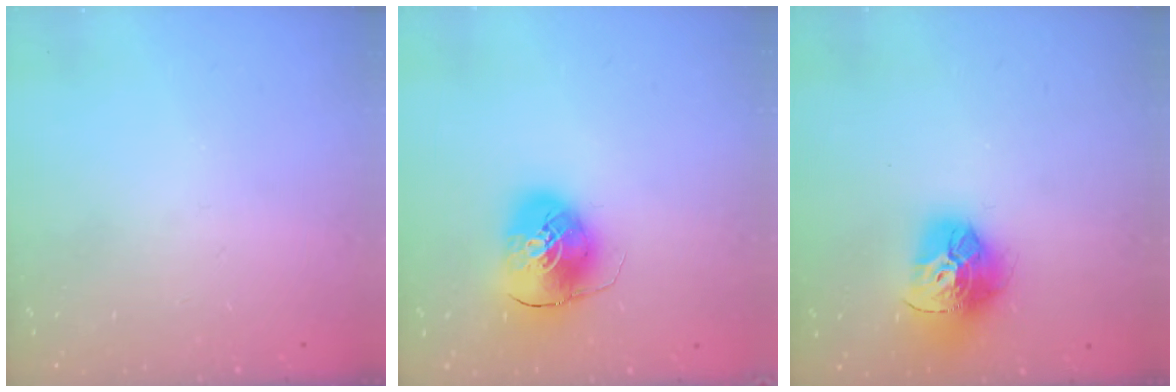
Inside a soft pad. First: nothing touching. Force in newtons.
{"total": 9.8, "press": 9.7, "slide": 1.5}
{"total": 15.9, "press": 15.9, "slide": 1.6}